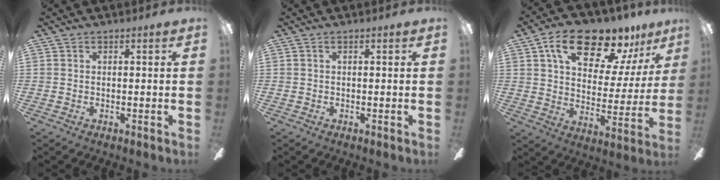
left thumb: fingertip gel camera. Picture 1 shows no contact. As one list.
[{"total": 0.0}, {"total": 17.7, "force": [12.5, 7.9, 9.6], "torque": [-0.153, -0.074, 0.212]}]